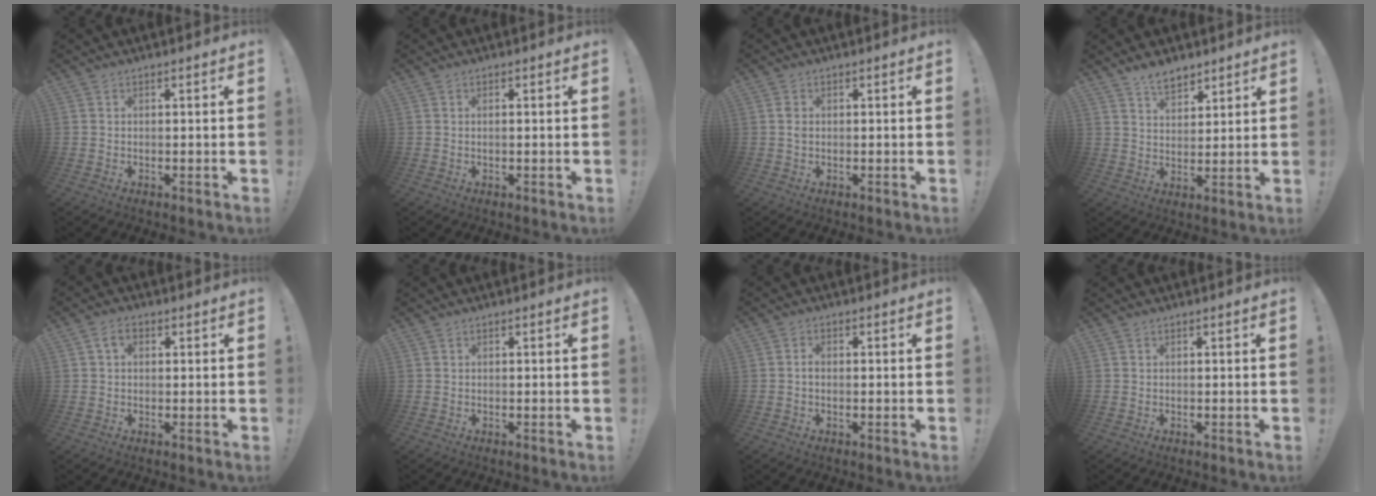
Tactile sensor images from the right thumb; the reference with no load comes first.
{"total": 0.8, "force": [0.0, -0.1, 0.8], "torque": [-0.022, 0.004, 0.000]}
{"total": 1.4, "force": [0.1, 1.0, 0.9], "torque": [-0.025, 0.007, 0.003]}
{"total": 6.7, "force": [5.2, 3.4, 2.7], "torque": [-0.043, -0.026, 0.096]}
{"total": 3.7, "force": [1.2, 2.3, 2.6], "torque": [-0.046, 0.006, 0.021]}
{"total": 0.0}
{"total": 1.0, "force": [-0.4, 0.8, 0.6], "torque": [-0.020, 0.007, -0.005]}
{"total": 0.0}